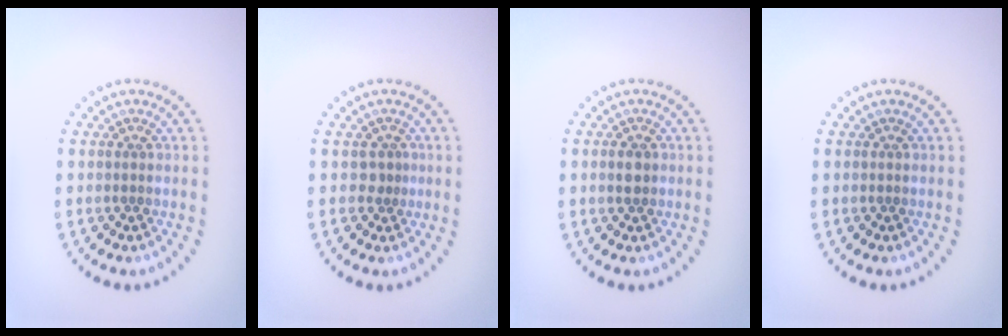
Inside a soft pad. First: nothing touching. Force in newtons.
{"total": 1.0, "press": 0.6, "slide": 0.8}
{"total": 1.6, "press": 1.6, "slide": 0.1}
{"total": 0.0}